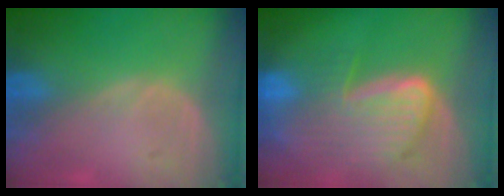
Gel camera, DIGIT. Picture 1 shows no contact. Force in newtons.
{"total": 9.8, "press": 8.2, "slide": 5.3}